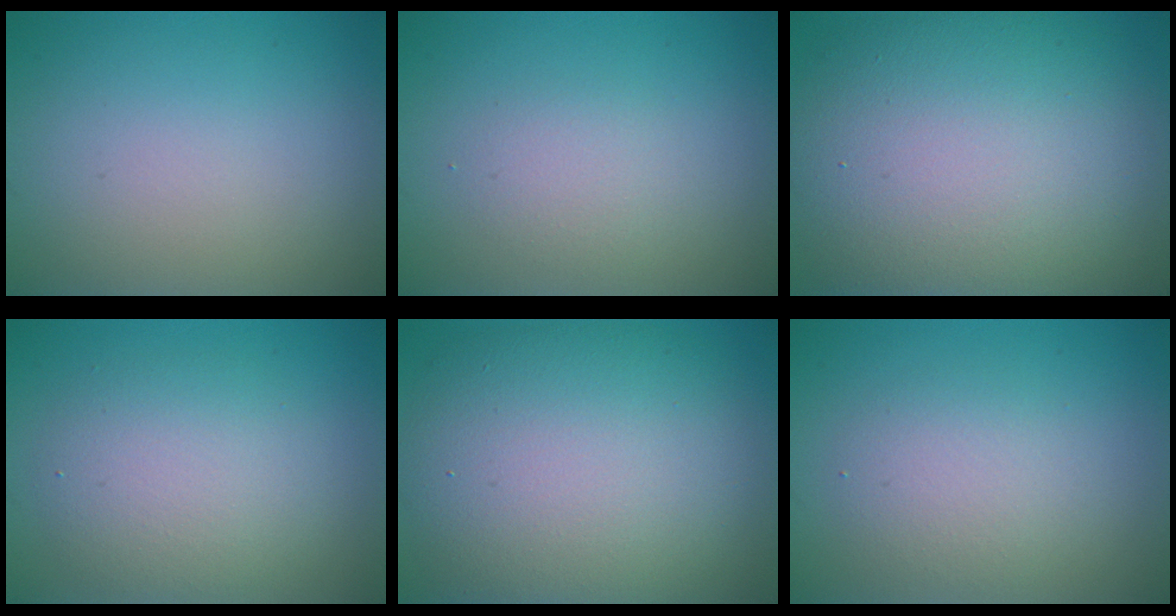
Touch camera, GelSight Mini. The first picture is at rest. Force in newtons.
{"total": 1.7, "press": 1.7, "slide": 0.1}
{"total": 14.2, "press": 14.2, "slide": 1.1}
{"total": 4.4, "press": 4.4, "slide": 0.4}
{"total": 11.8, "press": 11.8, "slide": 0.6}
{"total": 2.8, "press": 2.8, "slide": 0.1}